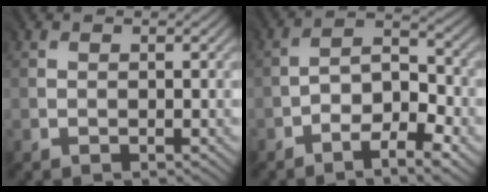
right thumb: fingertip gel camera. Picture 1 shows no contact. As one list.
[{"total": 8.1, "force": [-4.7, 3.3, 5.7], "torque": [-0.087, 0.000, -0.083]}]